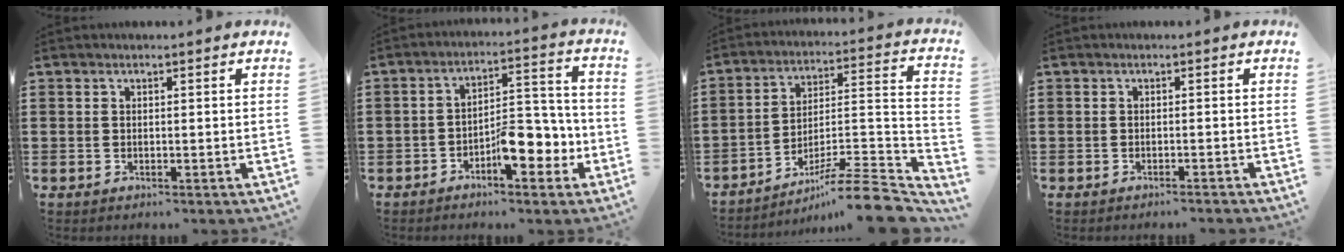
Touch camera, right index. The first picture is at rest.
{"total": 8.4, "force": [-3.7, 3.6, 6.6], "torque": [-0.090, 0.008, -0.064]}
{"total": 9.0, "force": [-7.3, 0.3, 5.2], "torque": [-0.075, 0.006, -0.150]}
{"total": 0.8, "force": [-0.7, -0.1, 0.2], "torque": [-0.006, 0.000, -0.015]}